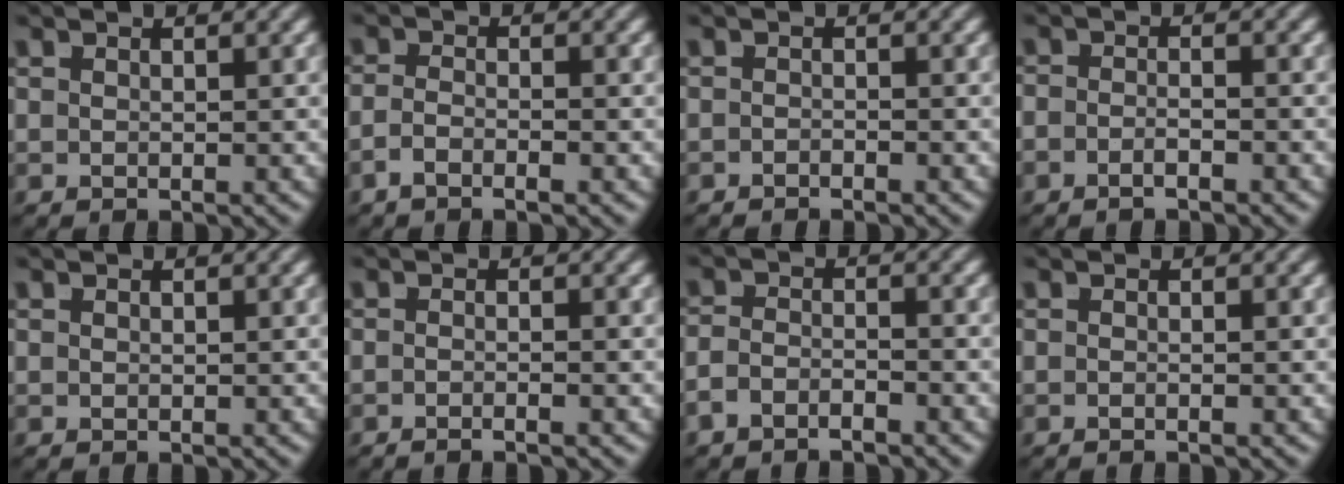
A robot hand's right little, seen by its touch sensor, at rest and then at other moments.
{"total": 1.9, "force": [-1.6, 0.2, 1.1], "torque": [-0.019, -0.008, -0.027]}
{"total": 1.4, "force": [-1.2, -0.5, -0.3], "torque": [0.010, -0.005, -0.019]}
{"total": 1.9, "force": [-1.7, 0.5, 0.8], "torque": [-0.015, -0.002, -0.032]}
{"total": 0.0}
{"total": 1.5, "force": [-1.2, -0.7, 0.6], "torque": [-0.007, 0.000, -0.023]}
{"total": 2.4, "force": [-2.1, 0.7, 0.9], "torque": [-0.015, -0.010, -0.035]}
{"total": 0.7, "force": [-0.5, -0.3, 0.2], "torque": [-0.002, 0.002, -0.011]}